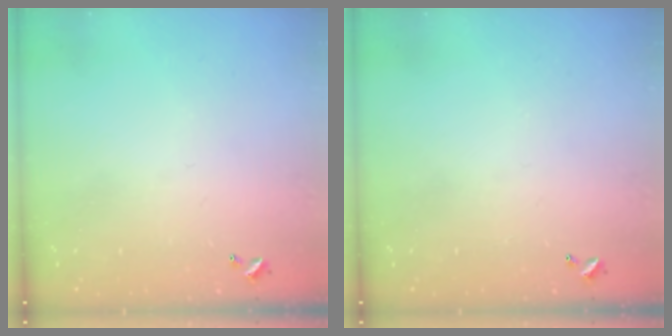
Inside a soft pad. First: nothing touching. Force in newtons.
{"total": 0.0}